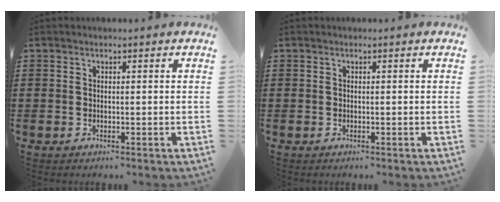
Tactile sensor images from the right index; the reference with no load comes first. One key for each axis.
{"total": 0.0}